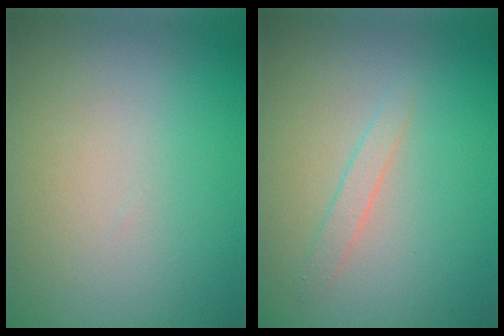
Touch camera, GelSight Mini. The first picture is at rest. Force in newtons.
{"total": 1.1, "press": 1.1, "slide": 0.1}